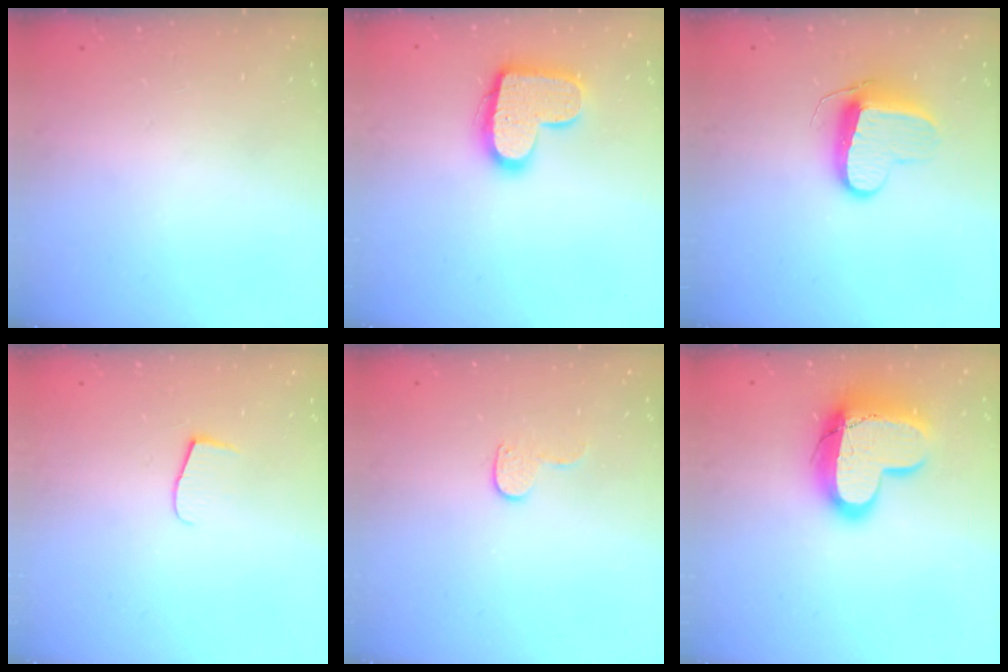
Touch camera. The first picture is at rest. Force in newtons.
{"total": 15.5, "press": 15.4, "slide": 1.0}
{"total": 10.3, "press": 10.3, "slide": 0.4}
{"total": 5.5, "press": 5.5, "slide": 0.6}
{"total": 6.7, "press": 6.7, "slide": 0.6}
{"total": 16.7, "press": 16.7, "slide": 1.5}